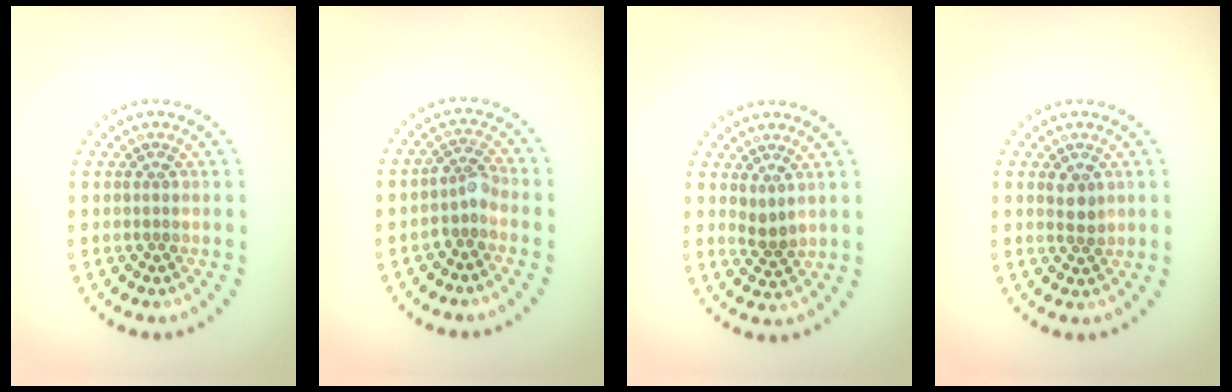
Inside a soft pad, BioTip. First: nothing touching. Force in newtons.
{"total": 2.0, "press": 1.5, "slide": 1.3}
{"total": 1.3, "press": 1.1, "slide": 0.8}
{"total": 1.6, "press": 1.5, "slide": 0.6}